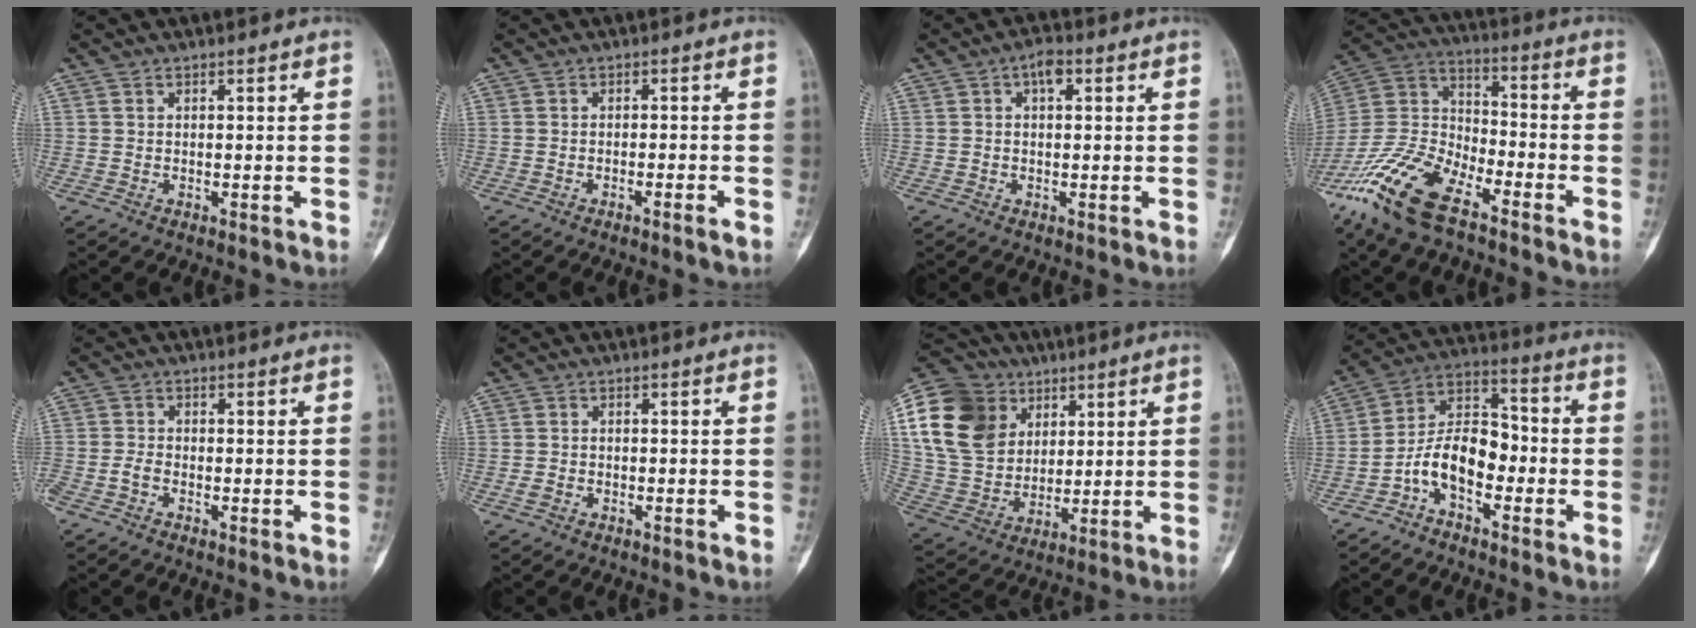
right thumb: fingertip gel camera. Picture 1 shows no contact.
{"total": 1.2, "force": [-0.9, -0.2, 0.9], "torque": [-0.023, 0.005, -0.013]}
{"total": 3.0, "force": [0.9, 1.6, 2.3], "torque": [-0.031, 0.007, 0.009]}
{"total": 18.1, "force": [-12.1, 6.9, 11.6], "torque": [-0.245, 0.048, -0.234]}
{"total": 2.1, "force": [-1.2, 1.0, 1.4], "torque": [-0.038, 0.006, -0.026]}
{"total": 1.4, "force": [-0.8, 0.8, 0.8], "torque": [-0.024, 0.004, -0.015]}
{"total": 19.8, "force": [7.3, 15.3, 10.3], "torque": [-0.187, -0.001, 0.141]}
{"total": 10.9, "force": [-4.1, 6.2, 8.0], "torque": [-0.131, 0.062, -0.084]}